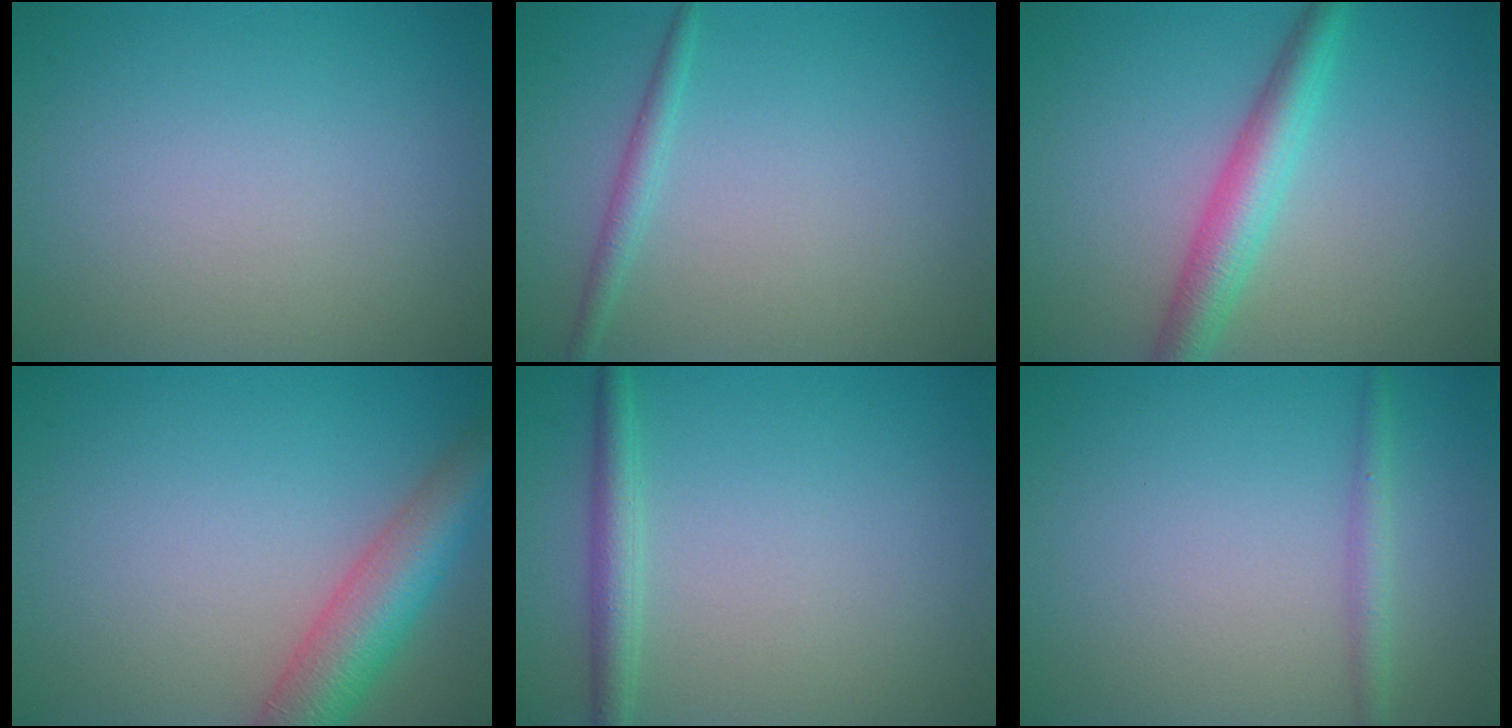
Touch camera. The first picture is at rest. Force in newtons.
{"total": 1.4, "press": 1.4, "slide": 0.1}
{"total": 4.1, "press": 4.1, "slide": 0.2}
{"total": 6.4, "press": 6.4, "slide": 0.3}
{"total": 2.2, "press": 2.2, "slide": 0.0}
{"total": 1.6, "press": 1.6, "slide": 0.1}